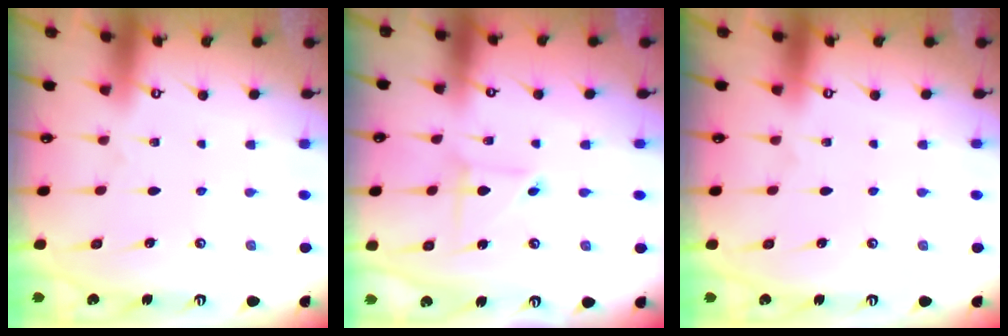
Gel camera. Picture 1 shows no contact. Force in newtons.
{"total": 2.2, "press": 2.2, "slide": 0.1}
{"total": 0.0}